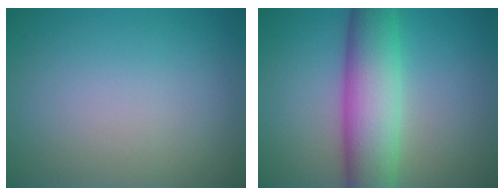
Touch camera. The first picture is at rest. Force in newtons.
{"total": 8.3, "press": 8.3, "slide": 0.3}